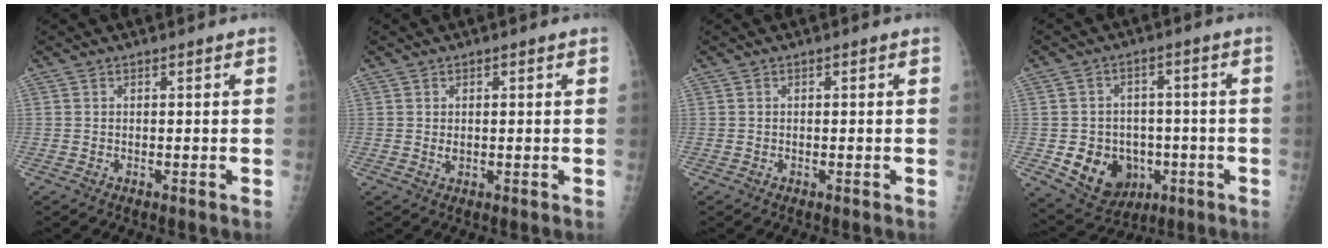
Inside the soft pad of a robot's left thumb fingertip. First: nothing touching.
{"total": 1.6, "force": [0.2, 1.1, 1.2], "torque": [-0.014, -0.002, 0.005]}
{"total": 0.0}
{"total": 11.8, "force": [-3.2, 9.7, 5.8], "torque": [-0.062, 0.014, -0.035]}